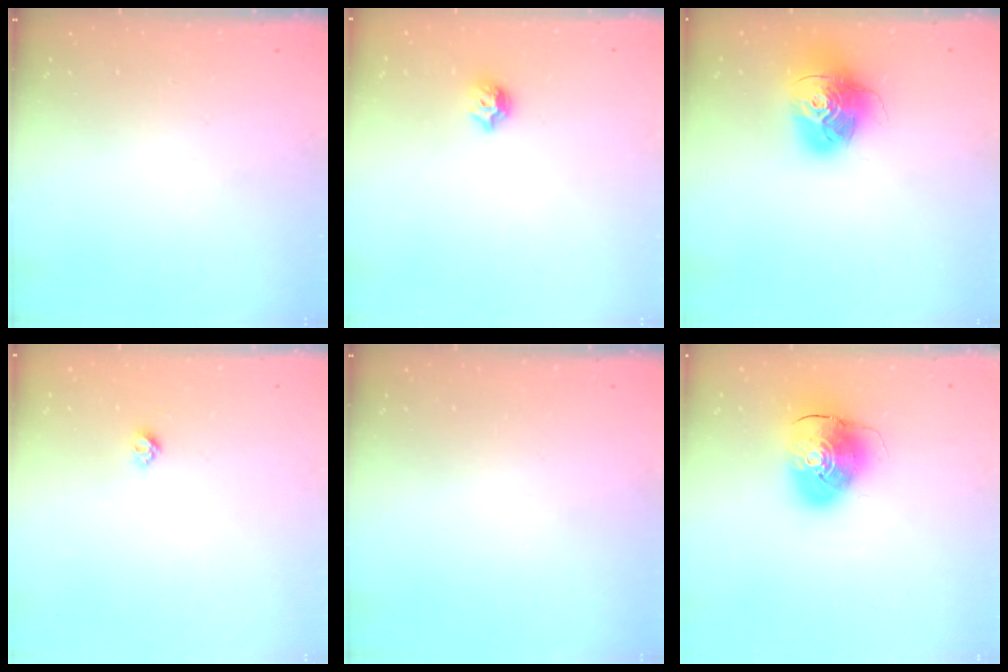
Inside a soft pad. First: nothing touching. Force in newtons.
{"total": 5.6, "press": 5.5, "slide": 0.9}
{"total": 16.9, "press": 16.9, "slide": 1.7}
{"total": 4.1, "press": 4.1, "slide": 0.5}
{"total": 0.0}
{"total": 10.4, "press": 10.2, "slide": 1.7}